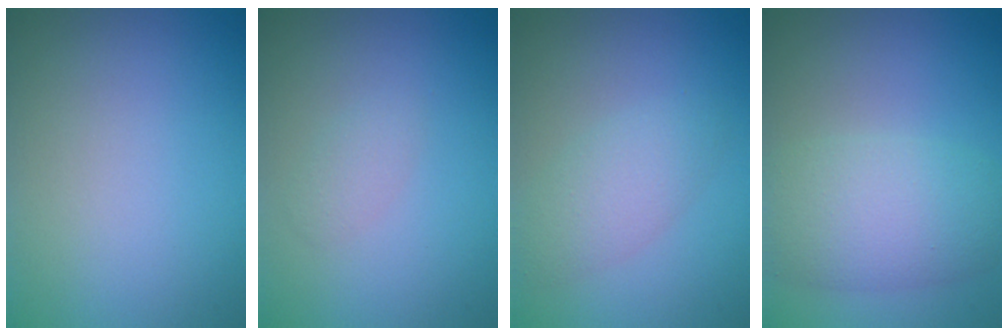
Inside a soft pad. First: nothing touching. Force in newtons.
{"total": 1.1, "press": 1.1, "slide": 0.1}
{"total": 3.0, "press": 3.0, "slide": 0.0}
{"total": 6.5, "press": 6.5, "slide": 0.3}